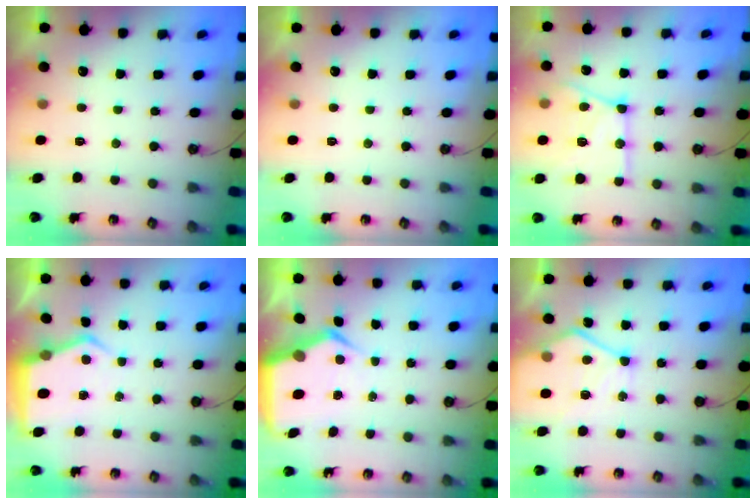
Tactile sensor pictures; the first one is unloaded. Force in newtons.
{"total": 0.0}
{"total": 18.4, "press": 18.4, "slide": 1.3}
{"total": 7.1, "press": 7.1, "slide": 0.7}
{"total": 7.6, "press": 7.5, "slide": 1.2}
{"total": 12.9, "press": 12.8, "slide": 1.3}